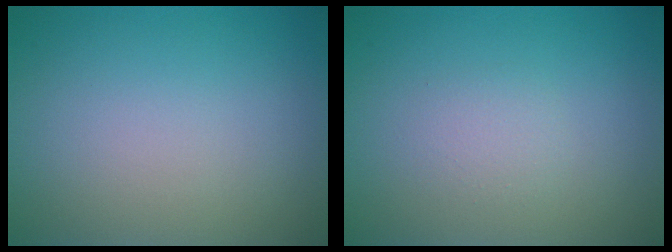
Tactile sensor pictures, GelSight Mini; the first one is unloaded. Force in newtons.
{"total": 1.2, "press": 1.2, "slide": 0.0}